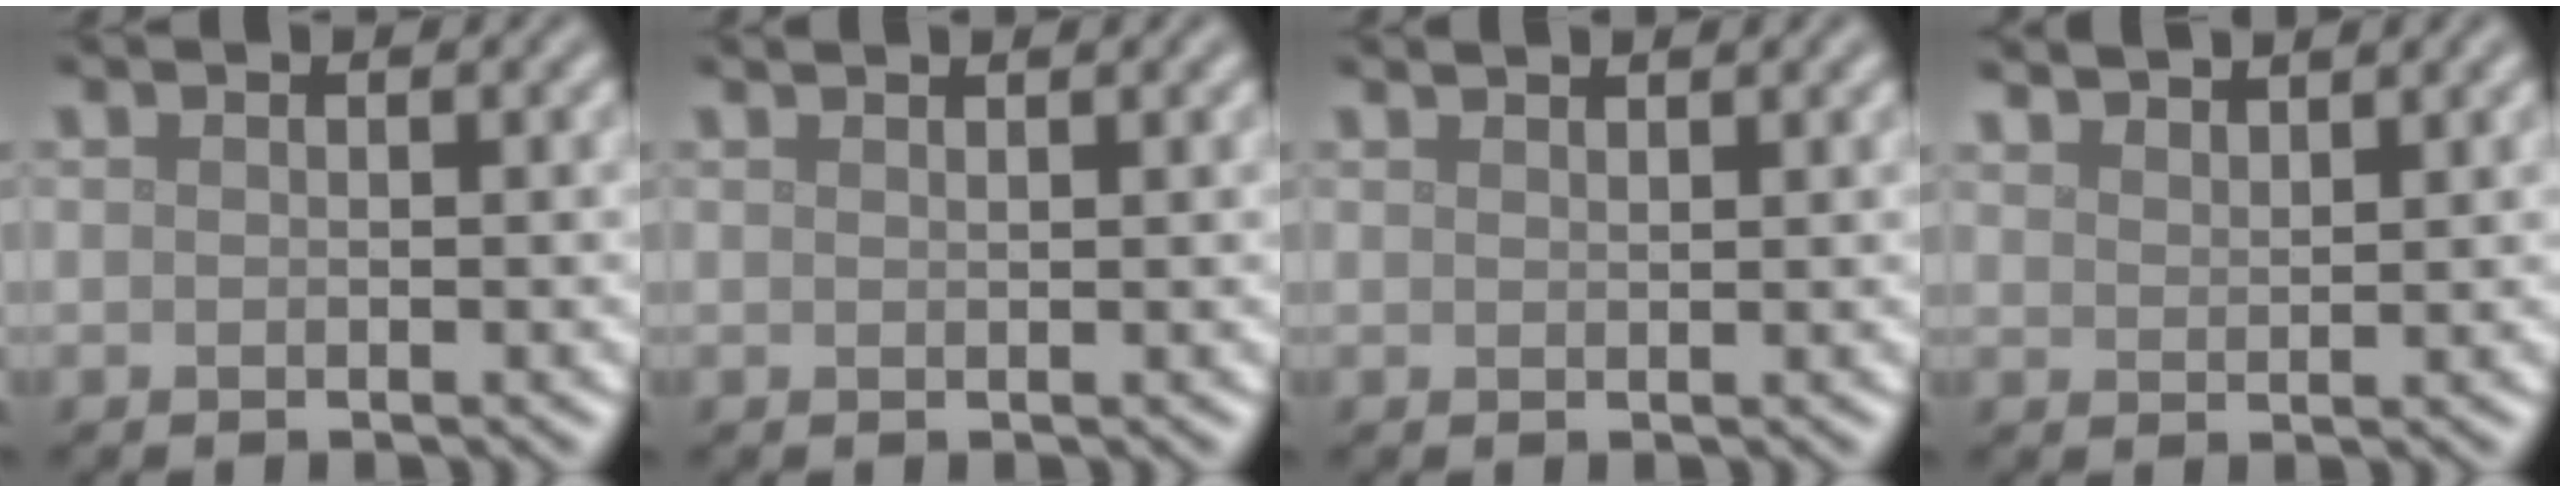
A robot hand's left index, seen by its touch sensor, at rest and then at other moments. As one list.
[{"total": 1.7, "force": [1.4, 0.5, 0.9], "torque": [-0.002, 0.002, 0.007]}, {"total": 1.5, "force": [1.4, 0.3, 0.6], "torque": [-0.002, 0.001, 0.013]}, {"total": 3.0, "force": [2.9, 0.4, 0.8], "torque": [-0.002, 0.003, 0.042]}]